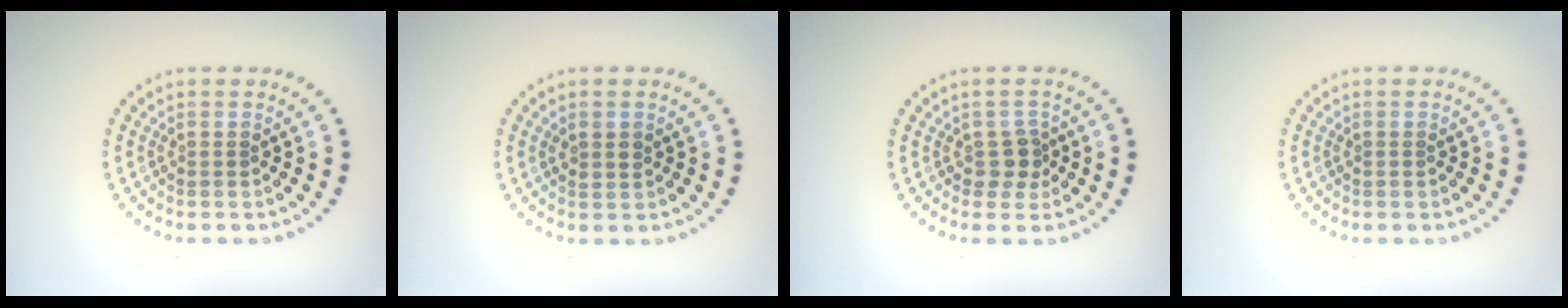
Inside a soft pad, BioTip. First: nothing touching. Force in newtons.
{"total": 1.1, "press": 1.0, "slide": 0.5}
{"total": 1.8, "press": 1.4, "slide": 1.1}
{"total": 0.0}